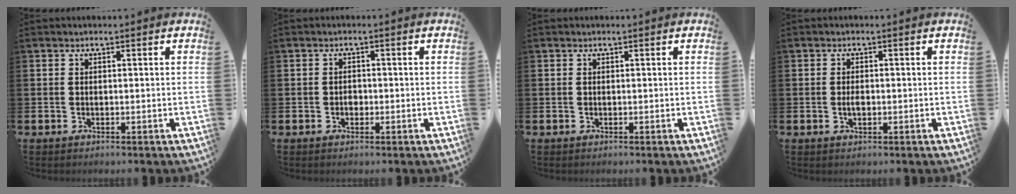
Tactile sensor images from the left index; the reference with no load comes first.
{"total": 1.1, "force": [-0.3, 0.9, 0.6], "torque": [-0.008, 0.004, -0.007]}
{"total": 0.0}
{"total": 1.4, "force": [-0.2, 0.8, 1.2], "torque": [-0.018, 0.002, -0.006]}